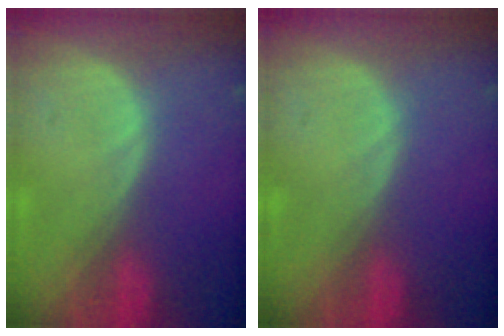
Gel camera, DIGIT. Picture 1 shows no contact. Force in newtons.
{"total": 0.0}